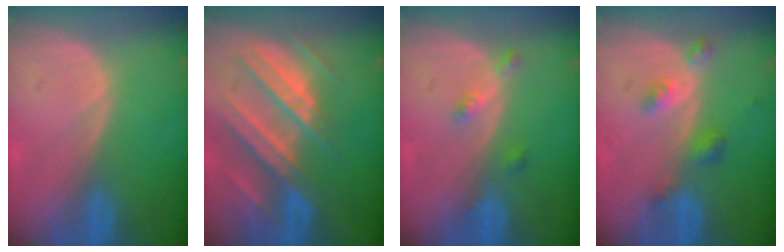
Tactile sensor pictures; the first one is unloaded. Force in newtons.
{"total": 10.2, "press": 9.0, "slide": 4.7}
{"total": 2.7, "press": 2.3, "slide": 1.5}
{"total": 4.3, "press": 3.9, "slide": 1.8}